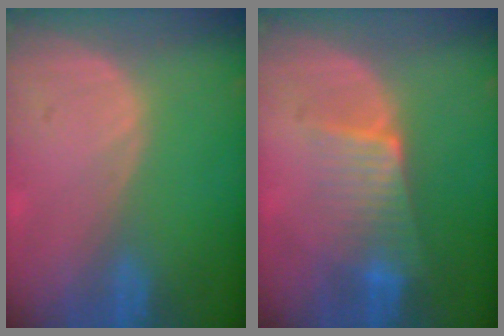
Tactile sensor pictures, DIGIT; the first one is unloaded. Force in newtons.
{"total": 6.5, "press": 5.9, "slide": 2.9}